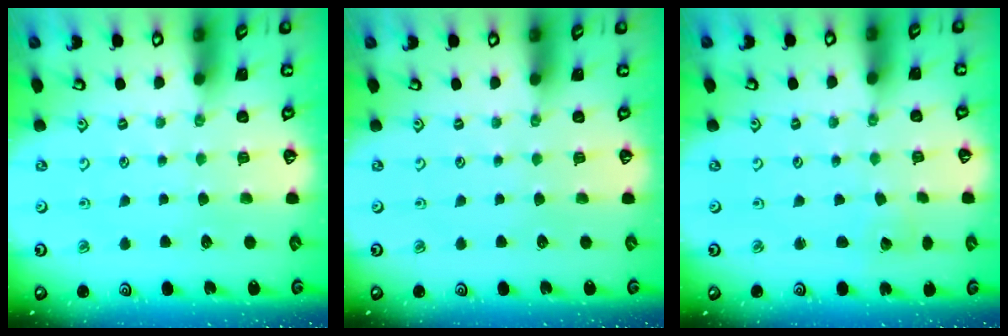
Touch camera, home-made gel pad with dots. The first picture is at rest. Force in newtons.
{"total": 0.0}
{"total": 1.6, "press": 1.6, "slide": 0.2}